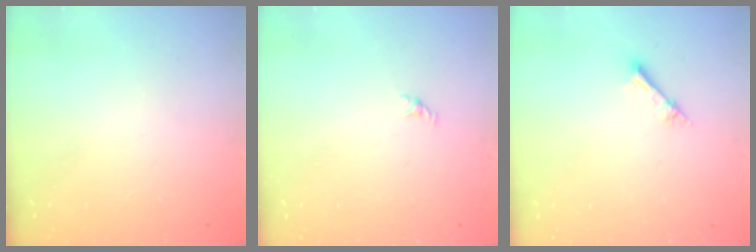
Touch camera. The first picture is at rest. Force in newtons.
{"total": 0.5, "press": 0.3, "slide": 0.4}
{"total": 2.1, "press": 2.1, "slide": 0.2}